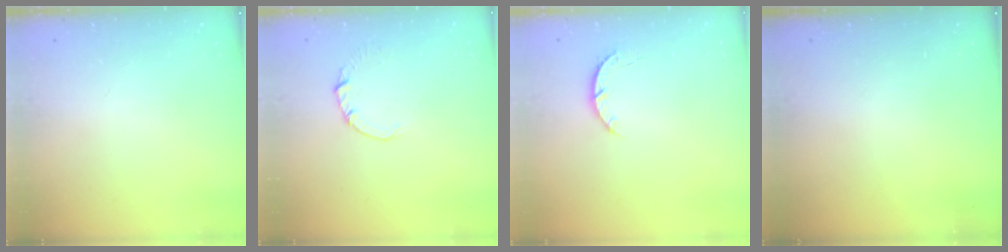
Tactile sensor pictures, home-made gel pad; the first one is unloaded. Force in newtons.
{"total": 0.5, "press": 0.5, "slide": 0.1}
{"total": 3.9, "press": 3.9, "slide": 0.4}
{"total": 0.0}